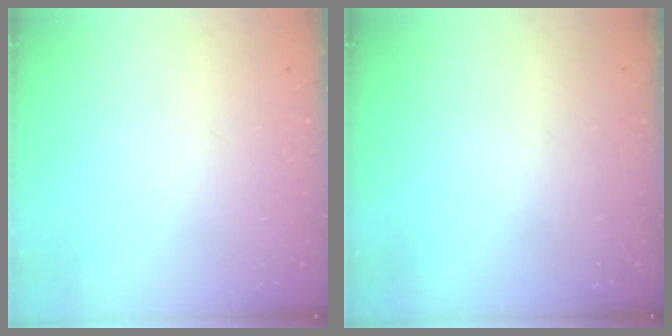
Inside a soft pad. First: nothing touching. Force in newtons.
{"total": 0.0}